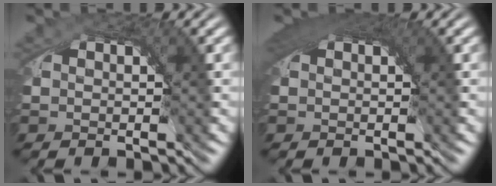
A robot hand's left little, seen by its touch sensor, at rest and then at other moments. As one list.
[{"total": 2.2, "force": [0.7, 0.7, 2.0], "torque": [-0.021, -0.001, 0.009]}]